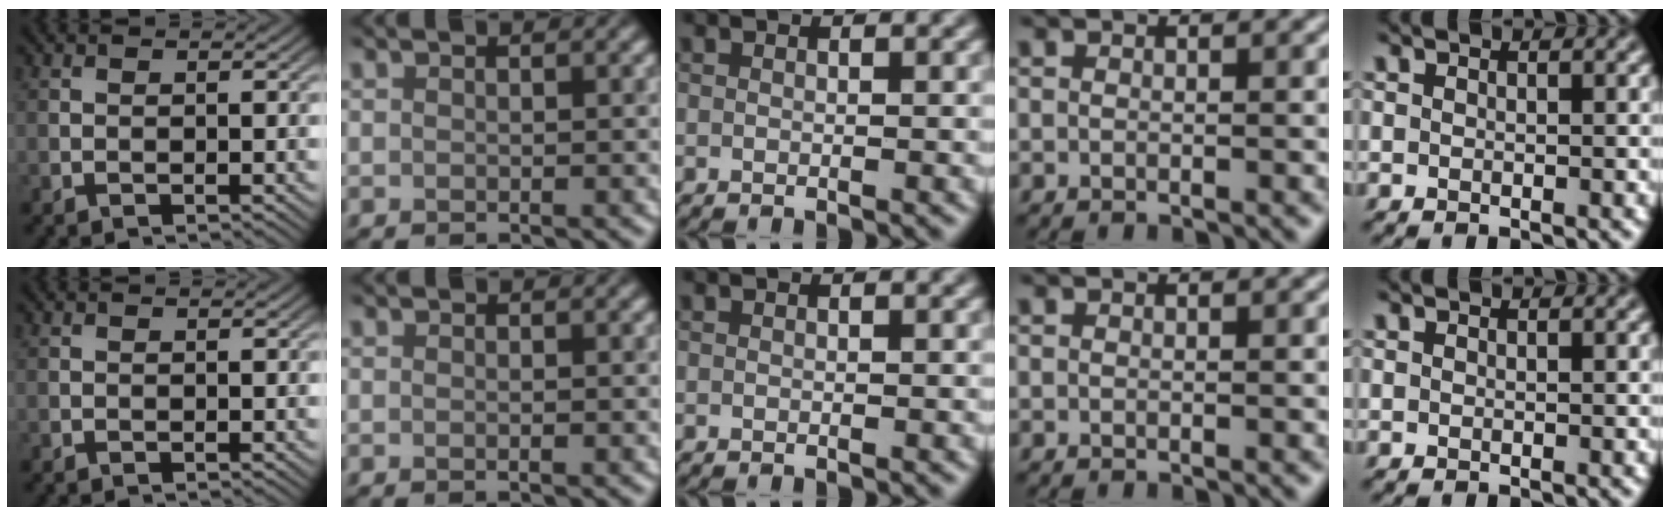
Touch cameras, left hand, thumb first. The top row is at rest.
{"index": {"total": 0.8, "force": [-0.1, 0.6, 0.6], "torque": [0.005, 0.011, -0.014]}}